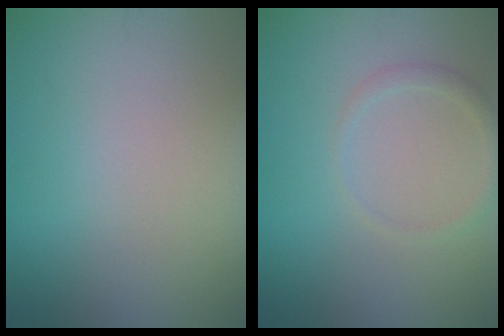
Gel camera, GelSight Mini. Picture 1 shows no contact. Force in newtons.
{"total": 1.3, "press": 1.3, "slide": 0.0}